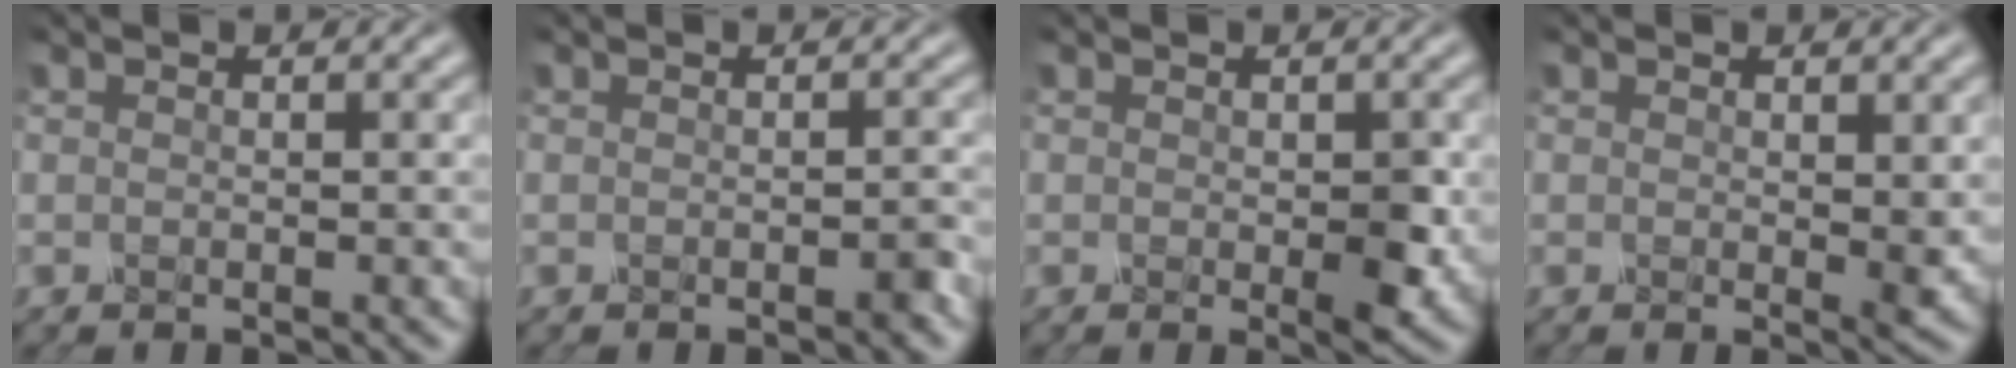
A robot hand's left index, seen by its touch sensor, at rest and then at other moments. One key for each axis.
{"total": 1.4, "fx": -1.1, "fy": 0.1, "fz": 0.9, "tx": -0.013, "ty": 0.003, "tz": -0.013}
{"total": 2.2, "fx": -0.7, "fy": 0.8, "fz": 2.0, "tx": -0.044, "ty": -0.001, "tz": -0.004}
{"total": 1.6, "fx": 0.0, "fy": 0.2, "fz": 1.6, "tx": -0.038, "ty": -0.005, "tz": 0.006}